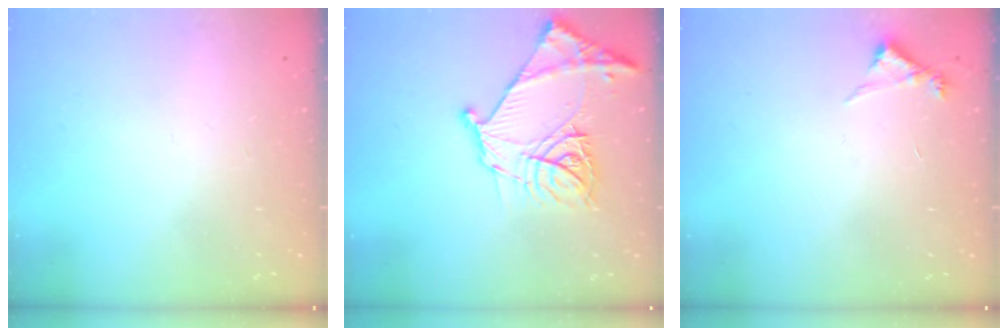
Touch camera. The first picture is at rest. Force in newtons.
{"total": 19.4, "press": 19.3, "slide": 2.0}
{"total": 5.0, "press": 5.0, "slide": 0.5}